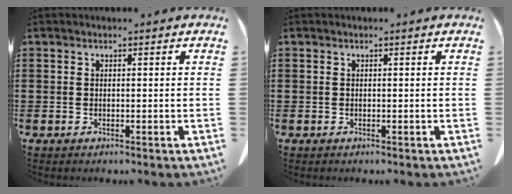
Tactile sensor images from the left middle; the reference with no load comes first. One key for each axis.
{"total": 0.0}